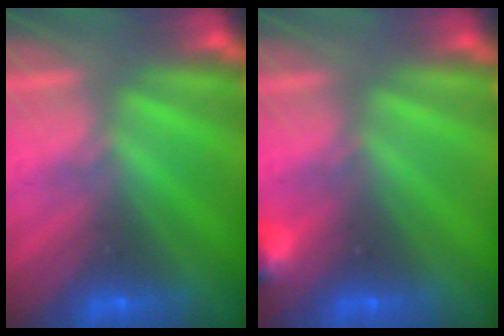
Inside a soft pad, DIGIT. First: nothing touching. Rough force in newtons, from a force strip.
{"total": 2.9}